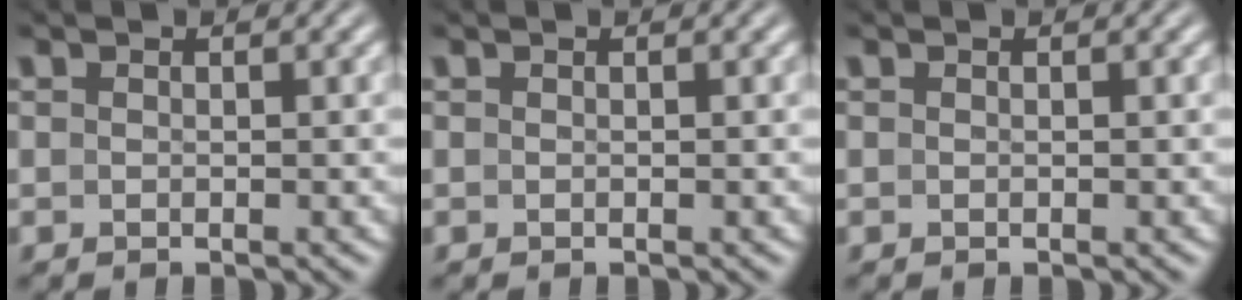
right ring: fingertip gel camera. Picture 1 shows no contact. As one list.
[{"total": 0.0}, {"total": 0.0}]